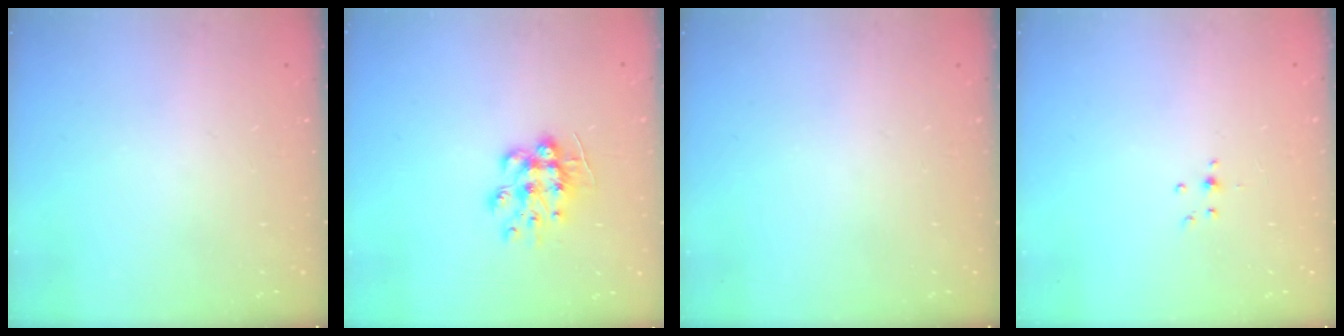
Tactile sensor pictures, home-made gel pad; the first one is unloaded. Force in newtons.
{"total": 9.3, "press": 9.3, "slide": 0.7}
{"total": 0.0}
{"total": 2.9, "press": 2.8, "slide": 0.7}